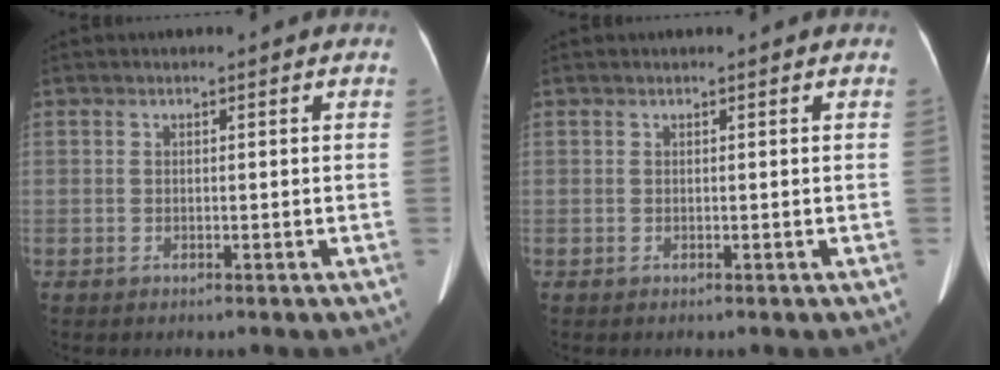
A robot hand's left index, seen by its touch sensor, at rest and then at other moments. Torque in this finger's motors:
{"motor_torque": [0.05, 0.09, 0.02, 0.01]}